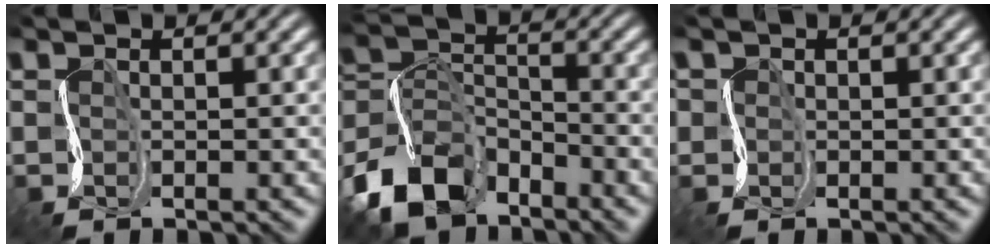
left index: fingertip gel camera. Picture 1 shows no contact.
{"total": 9.1, "force": [-6.5, 4.8, 4.3], "torque": [-0.087, 0.001, -0.148]}
{"total": 0.9, "force": [0.1, 0.9, 0.0], "torque": [0.005, -0.002, -0.003]}